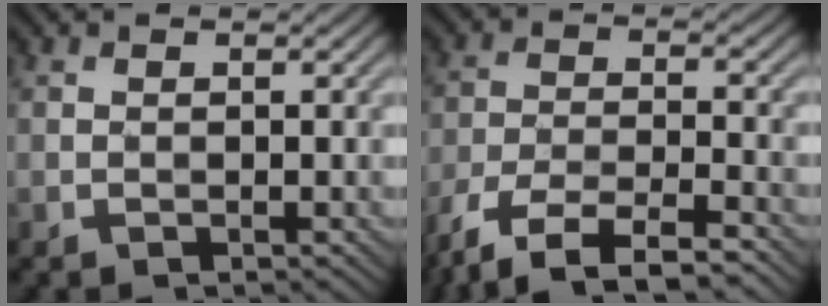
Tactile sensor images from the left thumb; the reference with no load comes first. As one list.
[{"total": 7.6, "force": [-5.9, 1.8, 4.4], "torque": [-0.099, -0.004, -0.116]}]